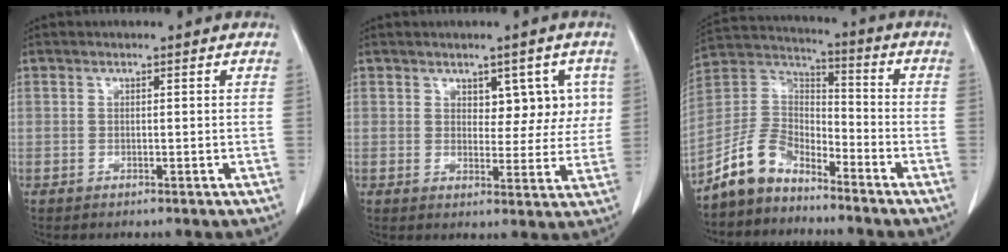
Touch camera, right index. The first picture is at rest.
{"total": 5.7, "force": [2.3, 3.3, 4.0], "torque": [-0.034, 0.012, 0.032]}
{"total": 9.2, "force": [-7.5, 4.2, 3.3], "torque": [-0.080, 0.026, -0.151]}